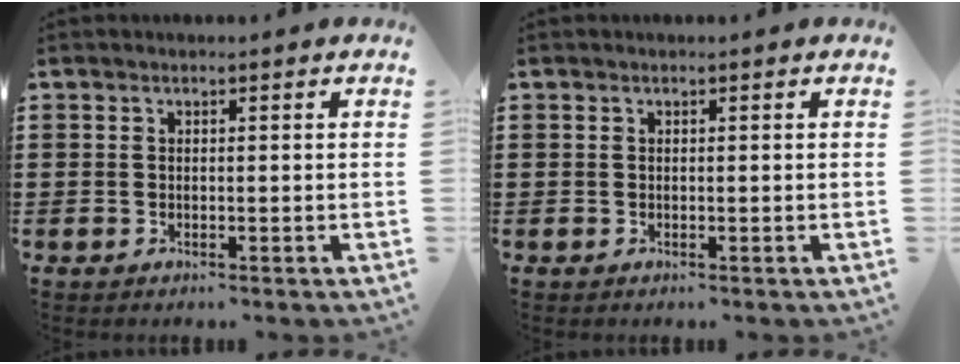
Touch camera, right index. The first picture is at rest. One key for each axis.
{"total": 0.0}